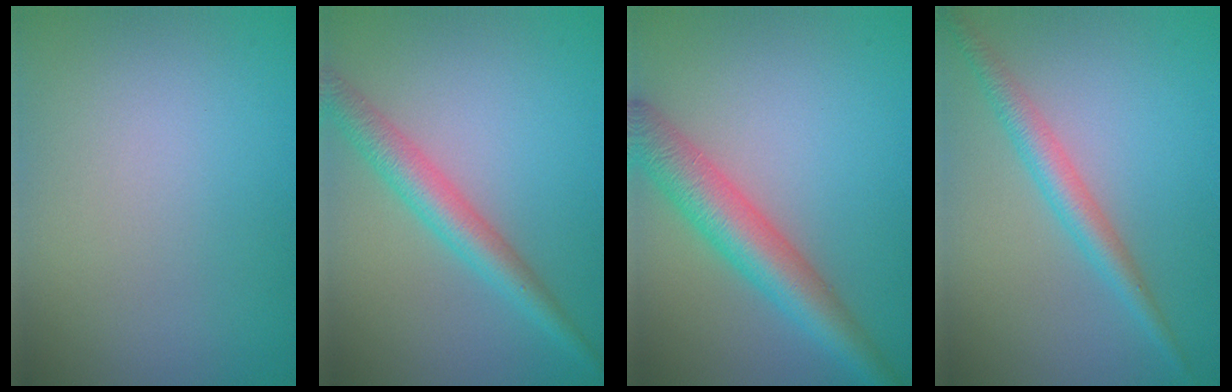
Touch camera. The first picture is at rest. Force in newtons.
{"total": 3.8, "press": 3.8, "slide": 0.0}
{"total": 5.8, "press": 5.8, "slide": 0.1}
{"total": 2.8, "press": 2.8, "slide": 0.1}